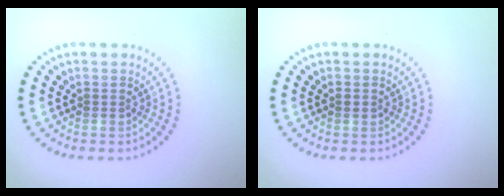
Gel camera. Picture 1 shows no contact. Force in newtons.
{"total": 0.7, "press": 0.7, "slide": 0.1}